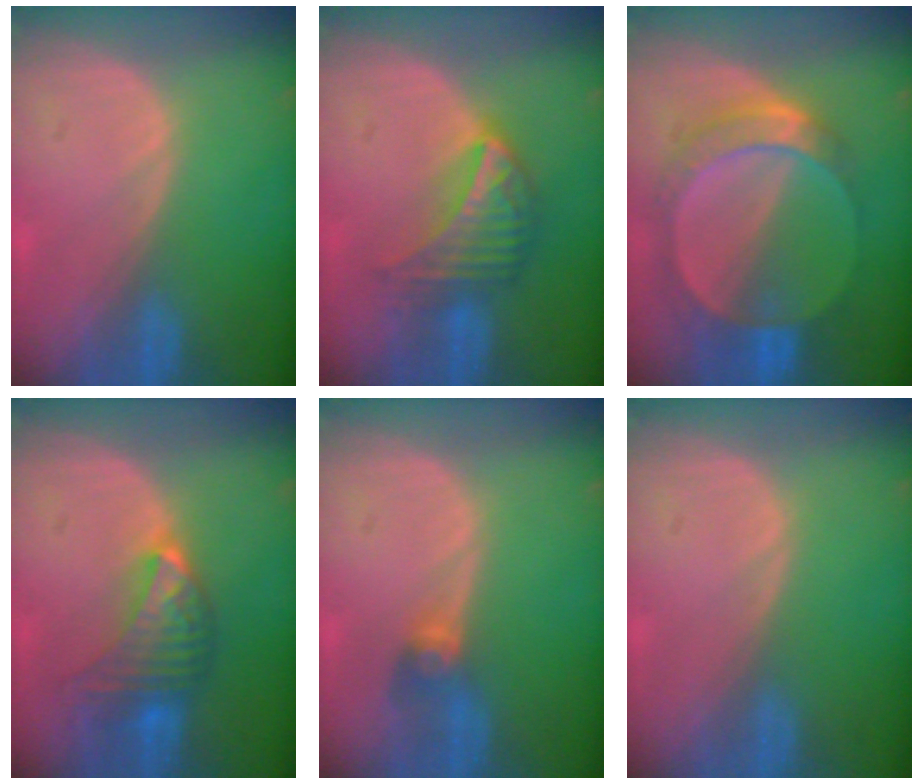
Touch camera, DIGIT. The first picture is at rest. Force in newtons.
{"total": 7.4, "press": 6.5, "slide": 3.6}
{"total": 8.2, "press": 7.7, "slide": 2.7}
{"total": 7.0, "press": 6.8, "slide": 1.4}
{"total": 2.7, "press": 2.7, "slide": 0.3}
{"total": 0.0}